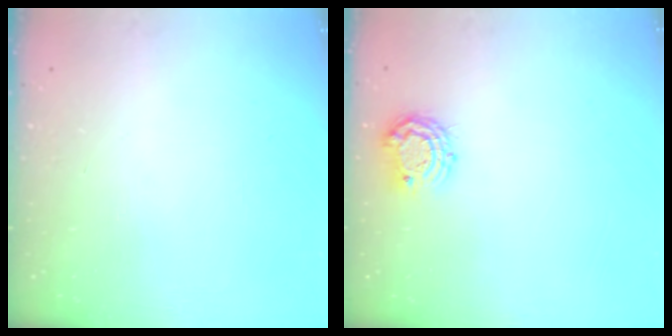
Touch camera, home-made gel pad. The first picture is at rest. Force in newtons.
{"total": 7.5, "press": 7.4, "slide": 0.9}